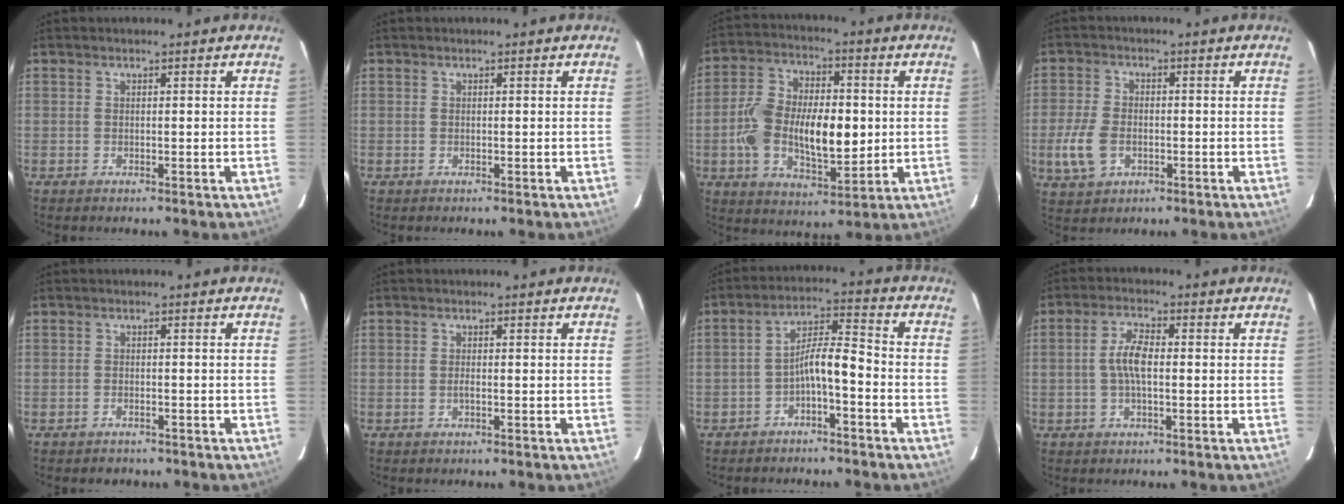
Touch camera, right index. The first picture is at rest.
{"total": 0.0}
{"total": 15.9, "force": [-1.1, 8.4, 13.5], "torque": [-0.264, 0.001, -0.017]}
{"total": 7.6, "force": [-2.3, 5.2, 5.1], "torque": [-0.125, -0.003, -0.038]}
{"total": 2.1, "force": [-1.8, 1.1, 0.4], "torque": [-0.011, 0.000, -0.024]}
{"total": 0.6, "force": [-0.2, 0.1, 0.6], "torque": [-0.012, 0.001, -0.004]}
{"total": 6.0, "force": [-3.3, 1.2, 4.9], "torque": [-0.103, 0.018, -0.056]}
{"total": 4.9, "force": [-0.3, 1.7, 4.6], "torque": [-0.095, 0.010, -0.007]}